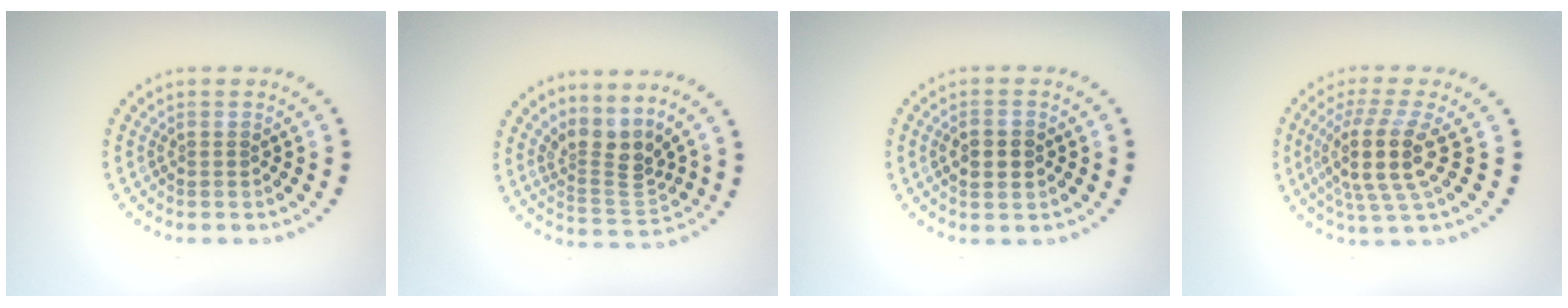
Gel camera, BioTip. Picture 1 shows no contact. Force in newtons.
{"total": 3.2, "press": 2.3, "slide": 2.2}
{"total": 2.2, "press": 2.2, "slide": 0.2}
{"total": 4.9, "press": 3.9, "slide": 3.0}